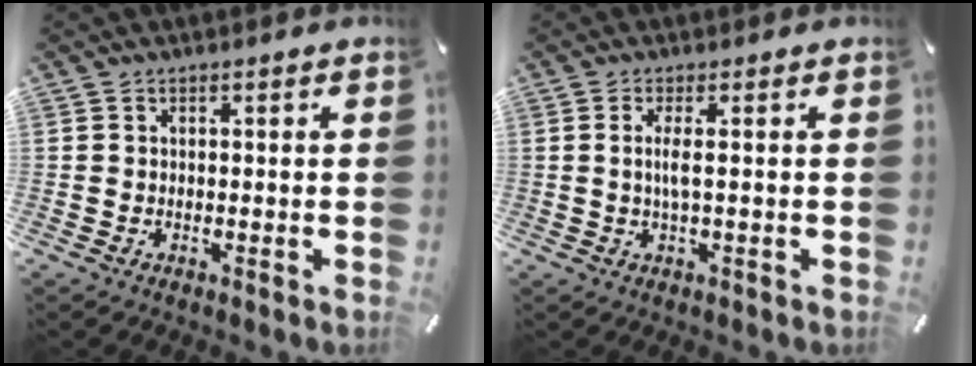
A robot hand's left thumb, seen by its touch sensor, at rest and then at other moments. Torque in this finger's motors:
{"motor_torque": [-0.03, -0.06, 0.03, -0.03, 0.09]}